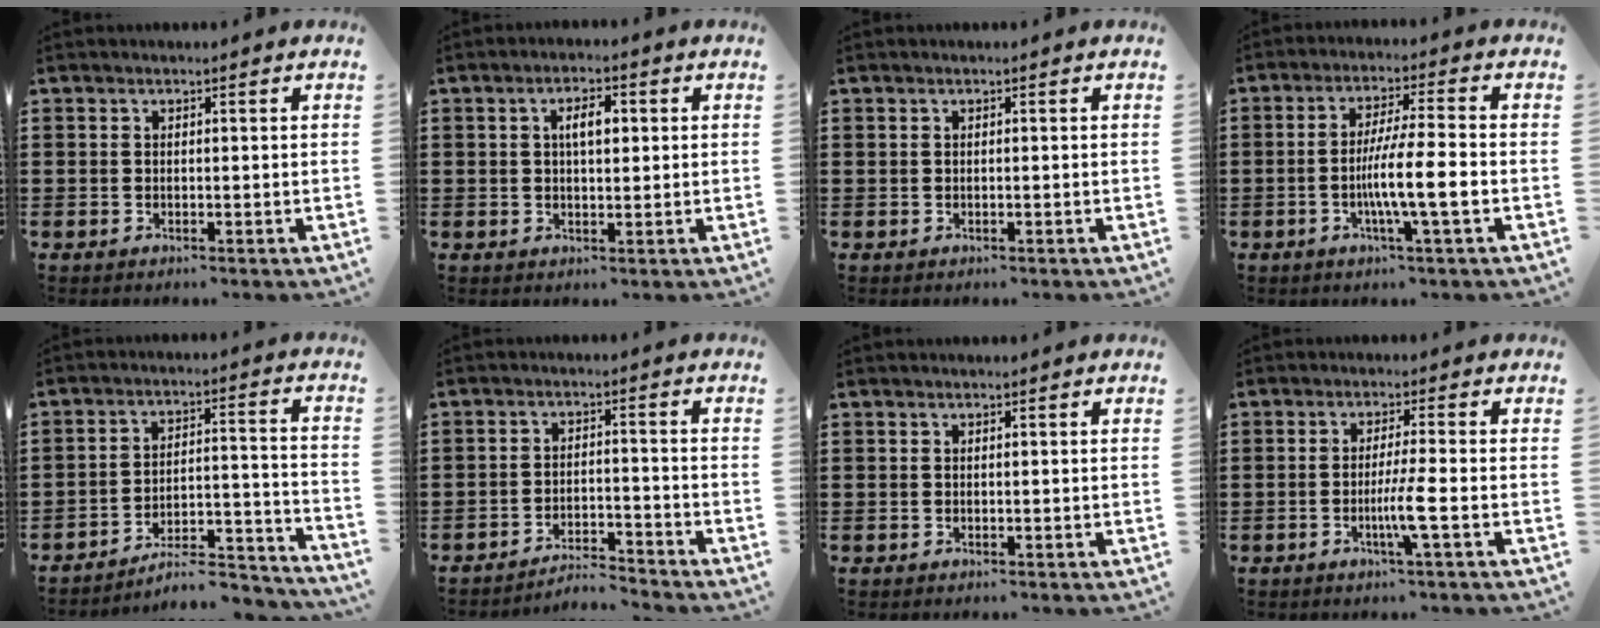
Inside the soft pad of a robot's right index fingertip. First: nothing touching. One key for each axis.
{"total": 3.8, "fx": 0.7, "fy": 1.5, "fz": 3.4, "tx": -0.061, "ty": 0.006, "tz": 0.008}
{"total": 0.0}
{"total": 8.2, "fx": -2.0, "fy": 0.5, "fz": 8.0, "tx": -0.140, "ty": -0.006, "tz": -0.037}
{"total": 7.0, "fx": -6.4, "fy": 1.1, "fz": 2.7, "tx": -0.037, "ty": 0.006, "tz": -0.123}
{"total": 3.7, "fx": -3.7, "fy": 0.0, "fz": 0.4, "tx": -0.013, "ty": 0.002, "tz": -0.079}
{"total": 0.0}
{"total": 5.6, "fx": -1.9, "fy": -0.4, "fz": 5.2, "tx": -0.103, "ty": -0.018, "tz": -0.039}